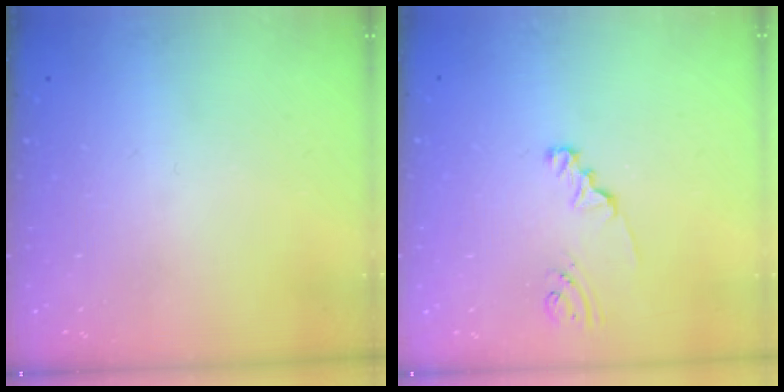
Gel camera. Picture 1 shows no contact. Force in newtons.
{"total": 1.9, "press": 1.9, "slide": 0.3}